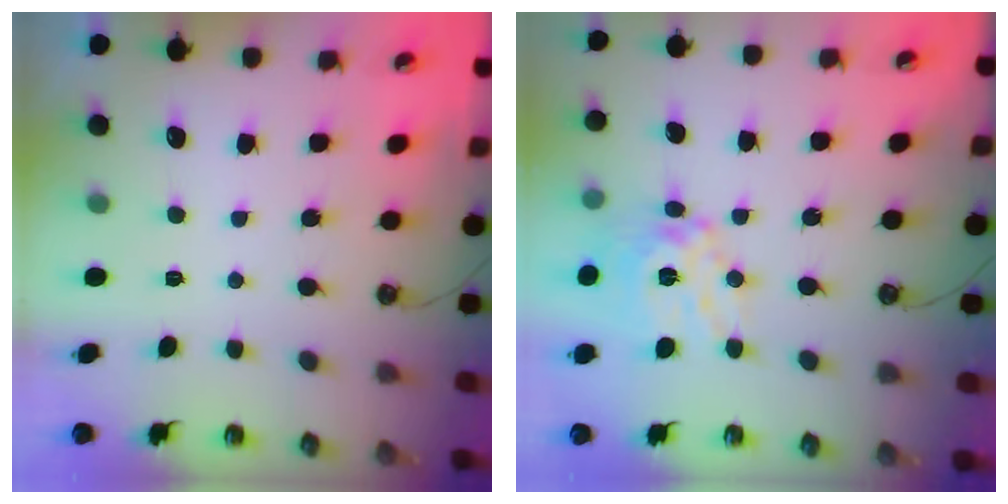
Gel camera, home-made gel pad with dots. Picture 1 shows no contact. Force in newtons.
{"total": 14.1, "press": 14.0, "slide": 1.3}